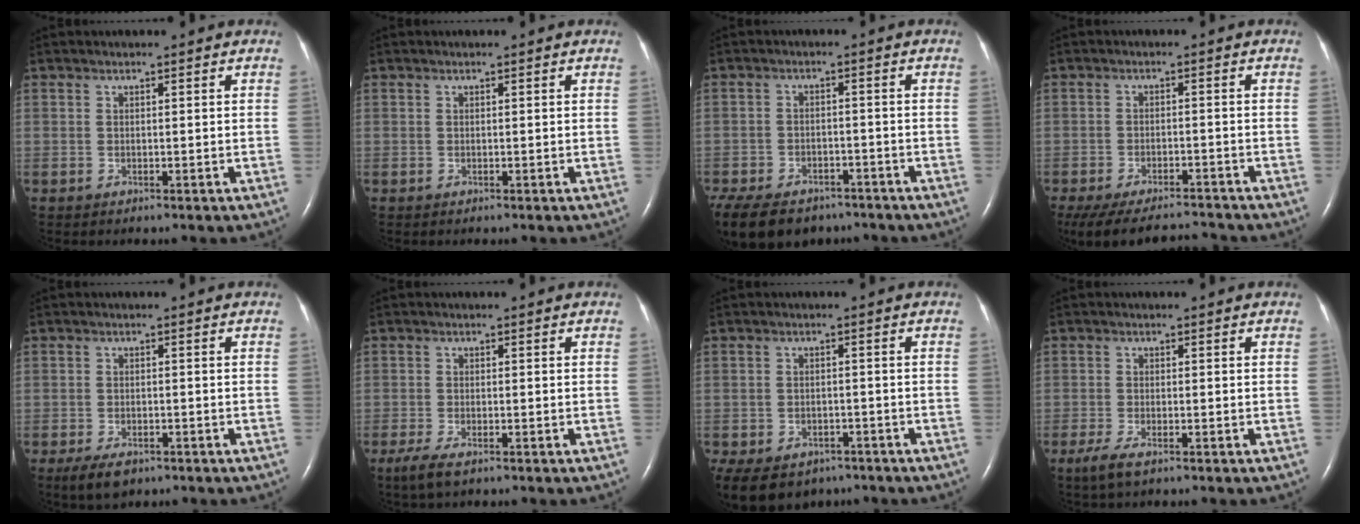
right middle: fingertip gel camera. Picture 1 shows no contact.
{"total": 0.0}
{"total": 18.8, "force": [-13.2, 10.6, 8.1], "torque": [-0.244, -0.027, -0.185]}
{"total": 11.6, "force": [-10.8, 2.3, 3.7], "torque": [-0.075, 0.000, -0.157]}
{"total": 4.0, "force": [-2.6, 1.8, 2.5], "torque": [-0.052, -0.007, -0.039]}
{"total": 3.7, "force": [-2.5, 0.9, 2.6], "torque": [-0.062, -0.010, -0.043]}
{"total": 17.2, "force": [-10.5, 11.9, 6.7], "torque": [-0.213, -0.010, -0.135]}
{"total": 3.1, "force": [-2.0, 0.7, 2.3], "torque": [-0.058, -0.008, -0.039]}